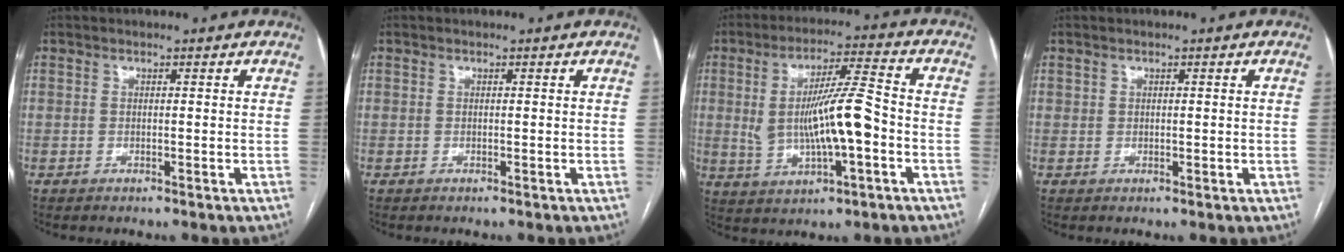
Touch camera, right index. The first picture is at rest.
{"total": 0.0}
{"total": 11.5, "force": [-0.8, 2.0, 11.3], "torque": [-0.212, 0.016, -0.009]}
{"total": 0.8, "force": [0.4, 0.6, 0.2], "torque": [0.001, 0.004, 0.009]}